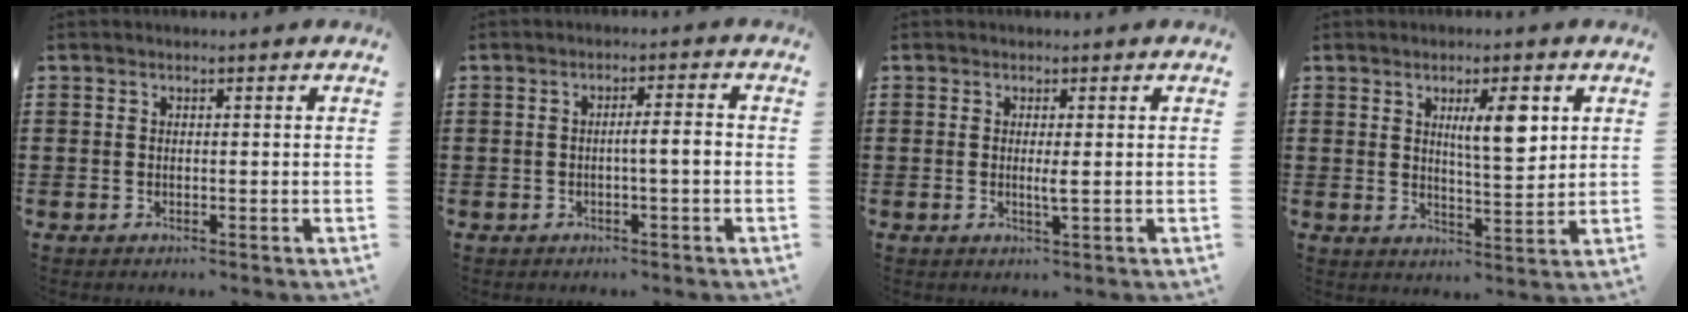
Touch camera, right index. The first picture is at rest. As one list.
[{"total": 3.0, "force": [-0.6, 0.2, 2.9], "torque": [-0.051, 0.000, -0.012]}, {"total": 1.6, "force": [-0.1, 0.0, 1.6], "torque": [-0.030, -0.004, -0.003]}, {"total": 6.8, "force": [2.6, 1.9, 6.0], "torque": [-0.099, -0.002, 0.037]}]